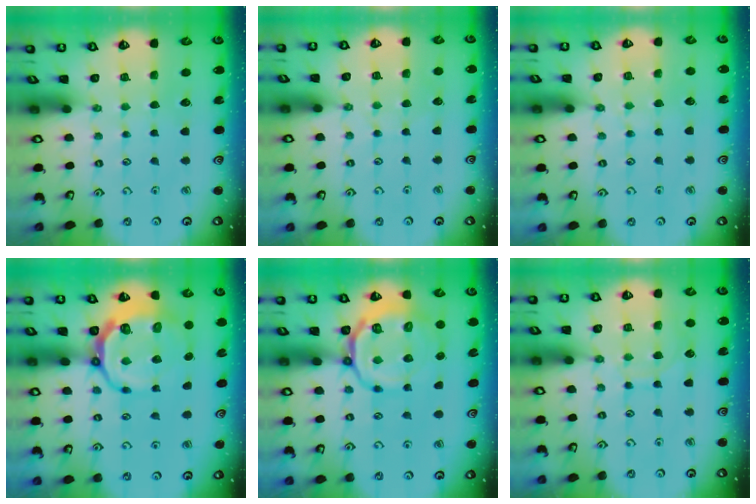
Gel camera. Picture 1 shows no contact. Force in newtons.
{"total": 3.8, "press": 3.7, "slide": 0.5}
{"total": 5.8, "press": 5.8, "slide": 0.8}
{"total": 9.8, "press": 9.2, "slide": 3.5}
{"total": 11.9, "press": 11.6, "slide": 2.8}
{"total": 7.3, "press": 7.3, "slide": 0.6}